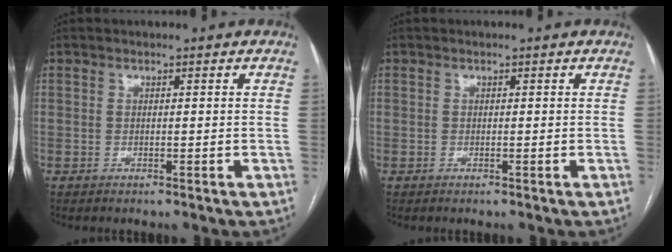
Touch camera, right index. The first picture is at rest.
{"total": 0.0}